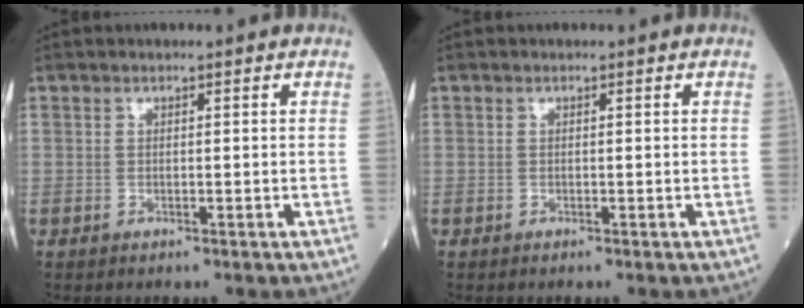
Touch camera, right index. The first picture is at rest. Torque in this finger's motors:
{"motor_torque": [0.07, 0.00, -0.02, 0.01]}